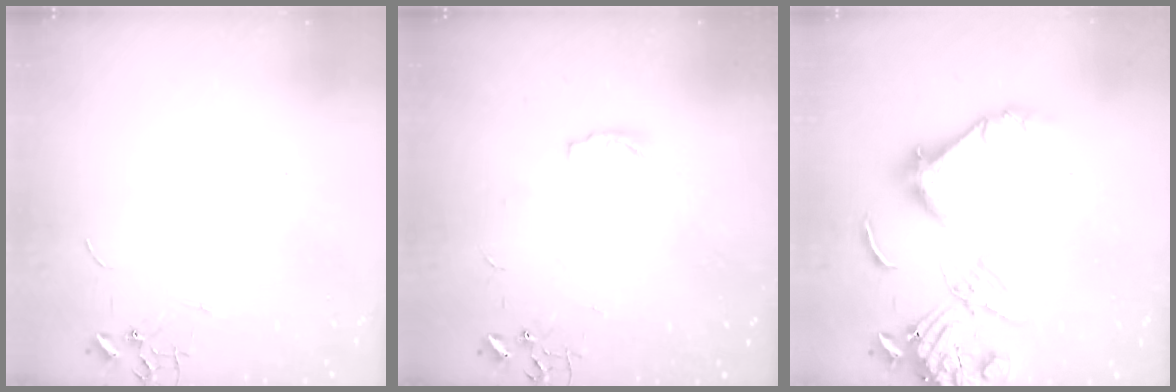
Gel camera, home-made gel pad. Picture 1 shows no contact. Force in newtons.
{"total": 4.5, "press": 4.4, "slide": 0.5}
{"total": 16.7, "press": 16.5, "slide": 2.9}